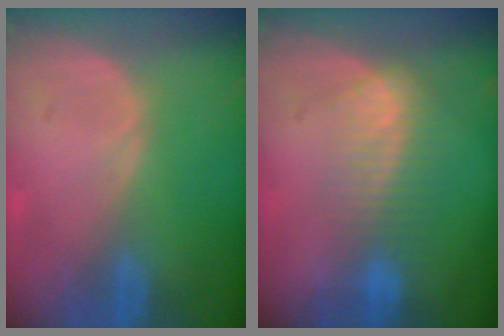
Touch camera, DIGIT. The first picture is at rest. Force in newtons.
{"total": 7.4, "press": 6.3, "slide": 3.8}